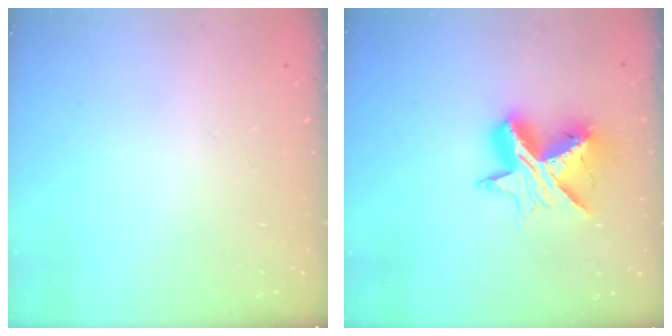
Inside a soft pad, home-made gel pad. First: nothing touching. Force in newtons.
{"total": 11.8, "press": 11.8, "slide": 1.0}